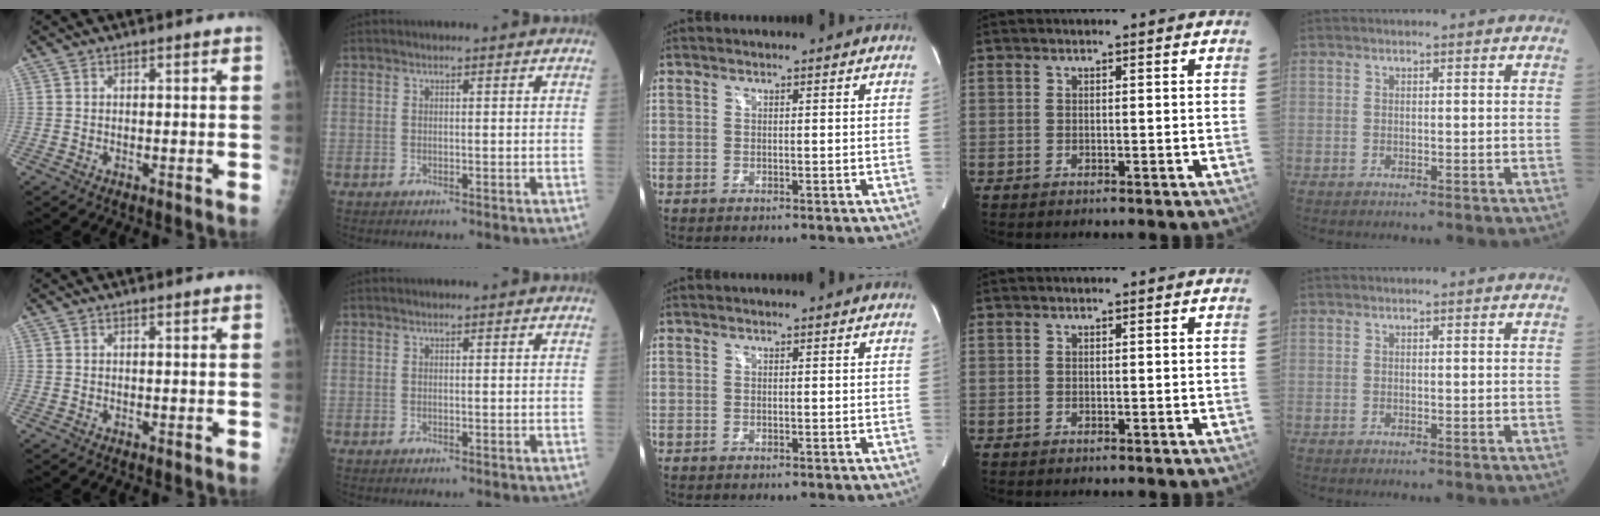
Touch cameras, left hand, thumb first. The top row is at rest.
{}